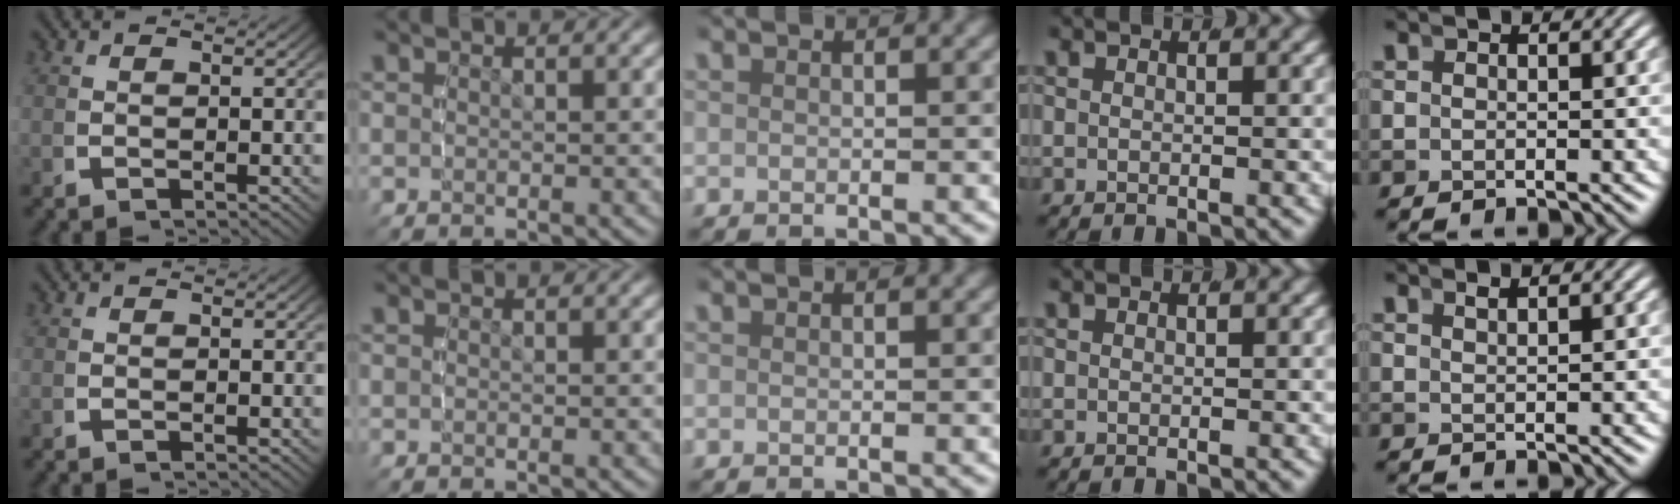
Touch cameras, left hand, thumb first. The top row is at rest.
{"little": {"total": 1.0, "force": [0.8, -0.6, -0.1], "torque": [0.013, 0.006, 0.018]}}